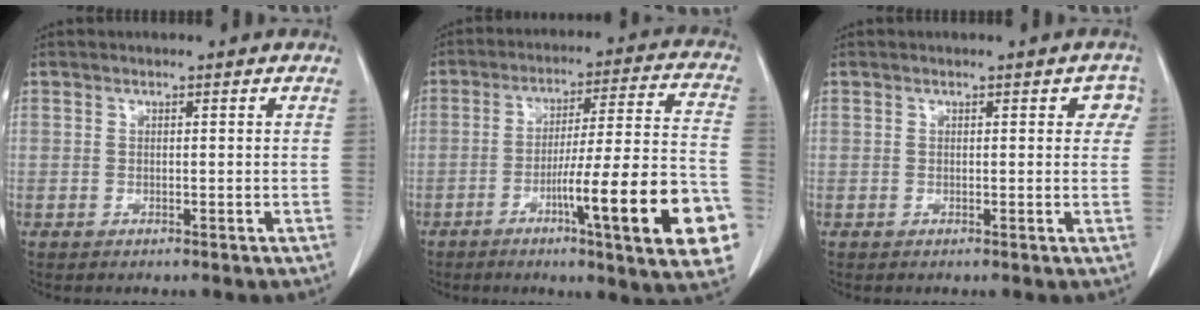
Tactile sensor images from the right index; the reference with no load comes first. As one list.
[{"total": 20.4, "force": [-7.5, 0.7, 19.0], "torque": [-0.218, 0.000, -0.107]}, {"total": 2.6, "force": [0.9, 1.4, 2.0], "torque": [-0.010, 0.010, 0.003]}]